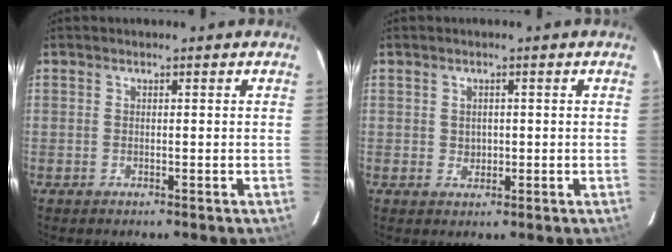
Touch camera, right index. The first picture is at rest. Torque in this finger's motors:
{"motor_torque": [-0.16, 0.13, -0.01, 0.00]}